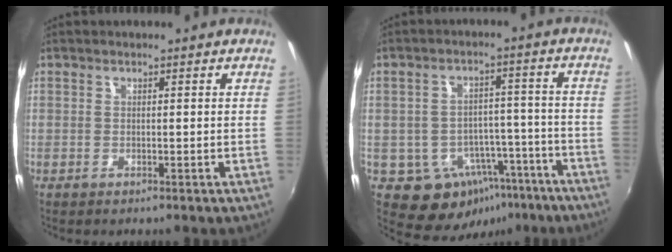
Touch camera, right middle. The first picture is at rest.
{"total": 12.5, "force": [-7.3, 9.0, 4.8], "torque": [-0.082, 0.030, -0.065]}